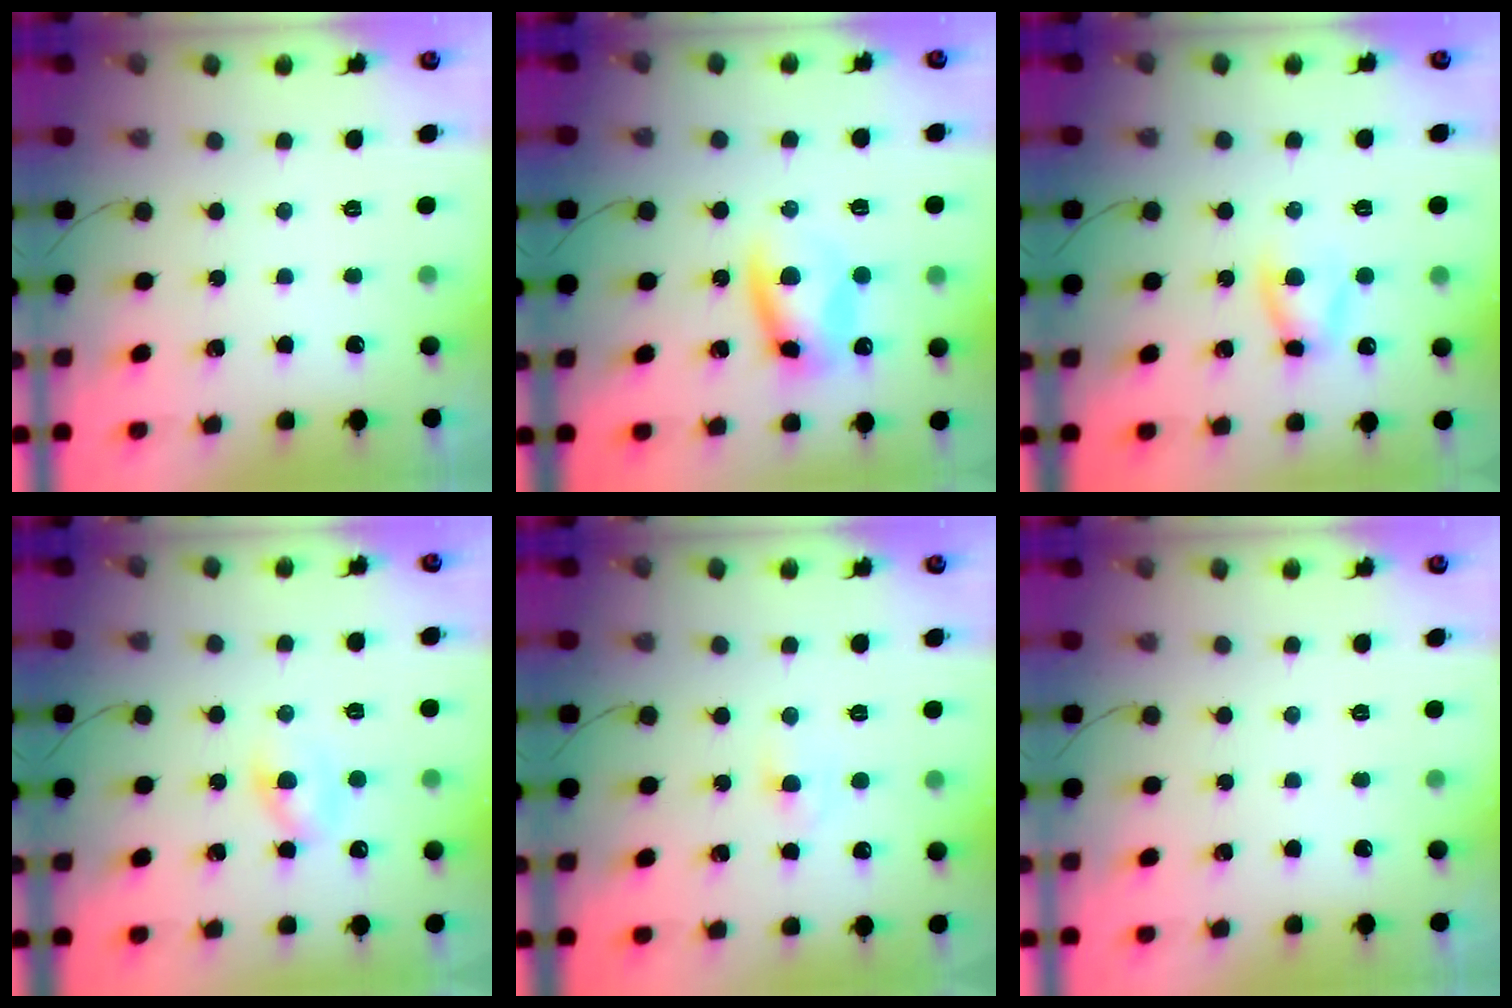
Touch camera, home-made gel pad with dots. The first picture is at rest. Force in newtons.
{"total": 10.5, "press": 10.3, "slide": 2.0}
{"total": 5.9, "press": 5.9, "slide": 0.8}
{"total": 3.2, "press": 2.9, "slide": 1.3}
{"total": 2.4, "press": 2.2, "slide": 0.9}
{"total": 0.0}